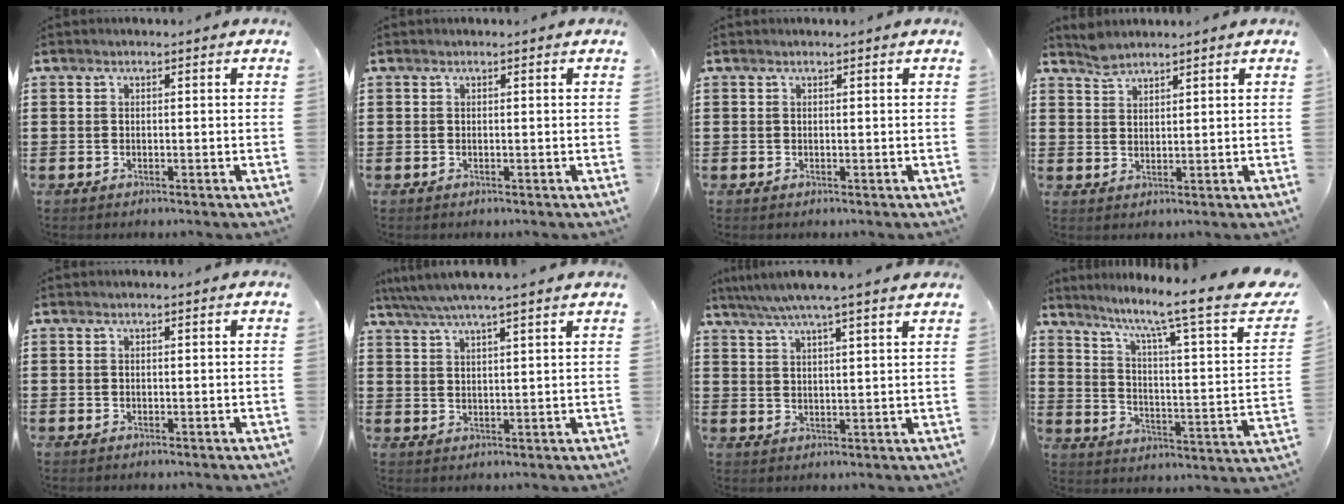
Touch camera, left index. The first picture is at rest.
{"total": 0.0}
{"total": 0.0}
{"total": 2.2, "force": [2.1, 0.5, 0.5], "torque": [-0.015, 0.000, 0.041]}
{"total": 0.0}
{"total": 4.5, "force": [3.9, -0.1, 2.3], "torque": [-0.056, -0.013, 0.068]}
{"total": 4.9, "force": [4.2, -0.3, 2.6], "torque": [-0.064, -0.017, 0.072]}
{"total": 8.5, "force": [6.1, 0.2, 5.9], "torque": [-0.120, -0.055, 0.086]}